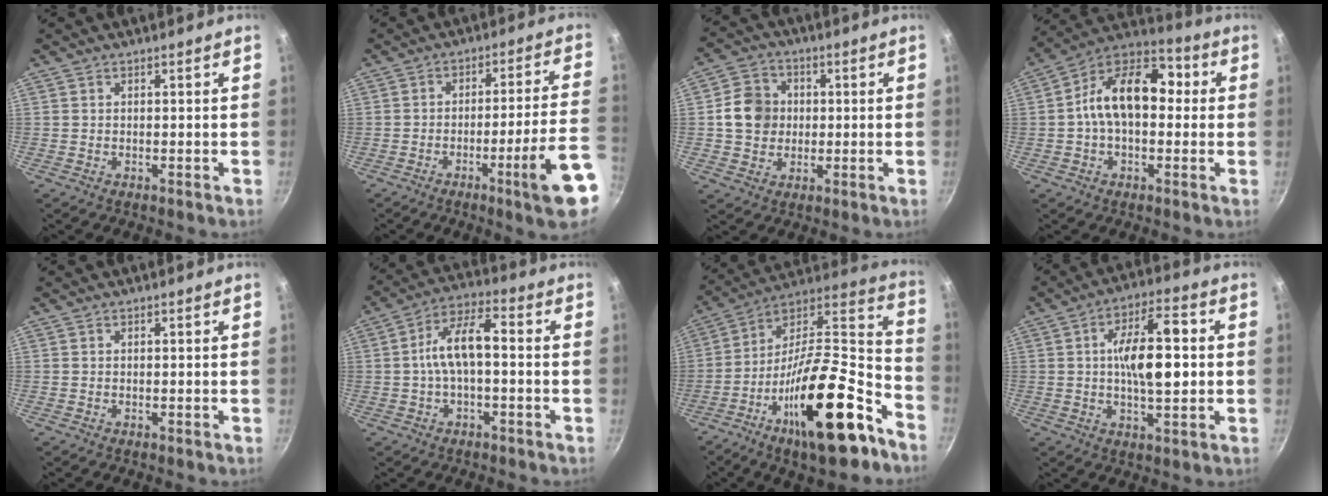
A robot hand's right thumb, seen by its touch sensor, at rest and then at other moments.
{"total": 13.6, "force": [-6.3, 0.3, 12.0], "torque": [-0.160, 0.035, -0.090]}
{"total": 8.8, "force": [0.5, 7.8, 4.0], "torque": [-0.041, 0.014, 0.000]}
{"total": 16.0, "force": [0.9, 10.2, 12.3], "torque": [-0.160, 0.043, -0.010]}
{"total": 0.0}
{"total": 9.2, "force": [-0.7, 3.9, 8.3], "torque": [-0.143, 0.040, -0.020]}
{"total": 28.6, "force": [-14.9, 9.7, 22.4], "torque": [-0.306, 0.080, -0.251]}
{"total": 13.3, "force": [0.7, 5.4, 12.1], "torque": [-0.176, 0.016, 0.005]}